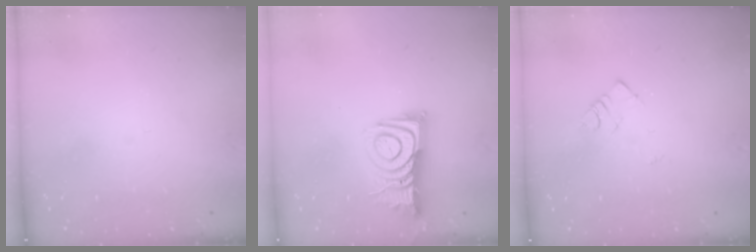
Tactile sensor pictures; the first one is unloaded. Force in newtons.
{"total": 11.5, "press": 11.5, "slide": 0.9}
{"total": 2.9, "press": 2.9, "slide": 0.5}